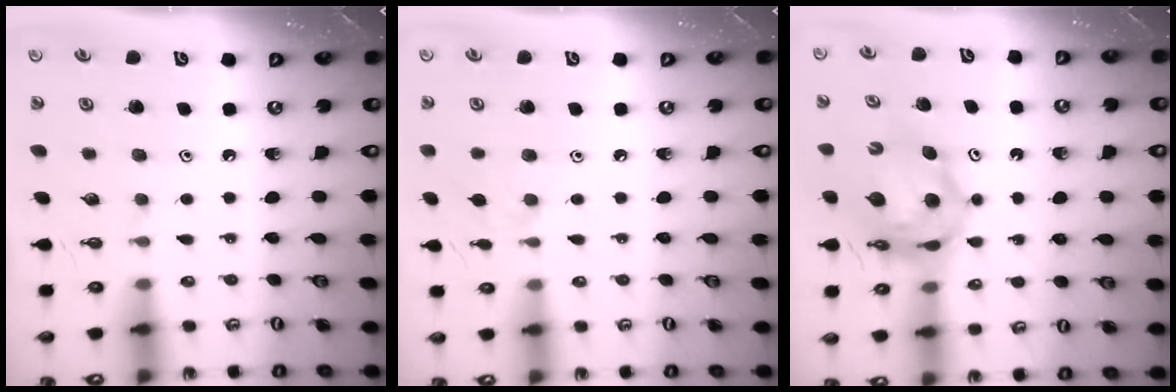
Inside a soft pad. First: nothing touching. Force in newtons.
{"total": 3.9, "press": 3.9, "slide": 0.6}
{"total": 10.3, "press": 10.2, "slide": 1.2}